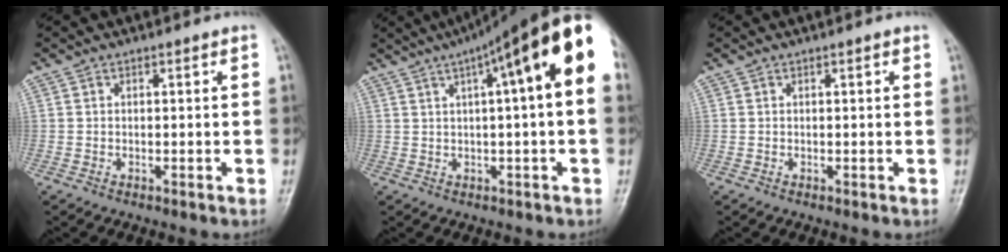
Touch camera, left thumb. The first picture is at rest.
{"total": 18.4, "force": [5.6, 3.5, 17.1], "torque": [-0.255, 0.037, 0.073]}
{"total": 0.5, "force": [0.2, 0.0, 0.4], "torque": [-0.007, 0.001, 0.002]}